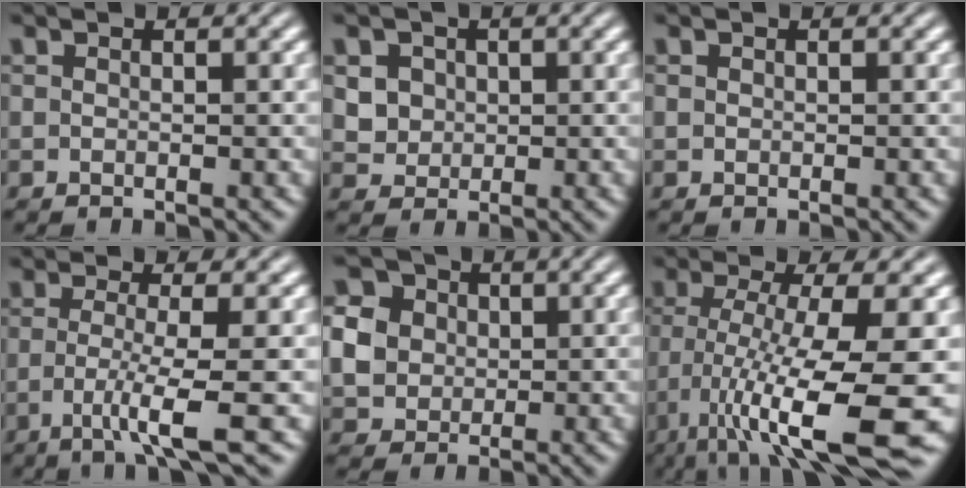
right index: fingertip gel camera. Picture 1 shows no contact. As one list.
[{"total": 3.8, "force": [0.7, 3.3, 1.7], "torque": [-0.035, -0.016, 0.021]}, {"total": 0.0}, {"total": 4.2, "force": [-1.3, -0.7, 4.0], "torque": [-0.076, -0.024, -0.014]}, {"total": 7.2, "force": [1.7, 6.1, 3.4], "torque": [-0.071, -0.007, 0.030]}, {"total": 9.5, "force": [-2.6, 2.3, 8.9], "torque": [-0.155, -0.039, -0.017]}]